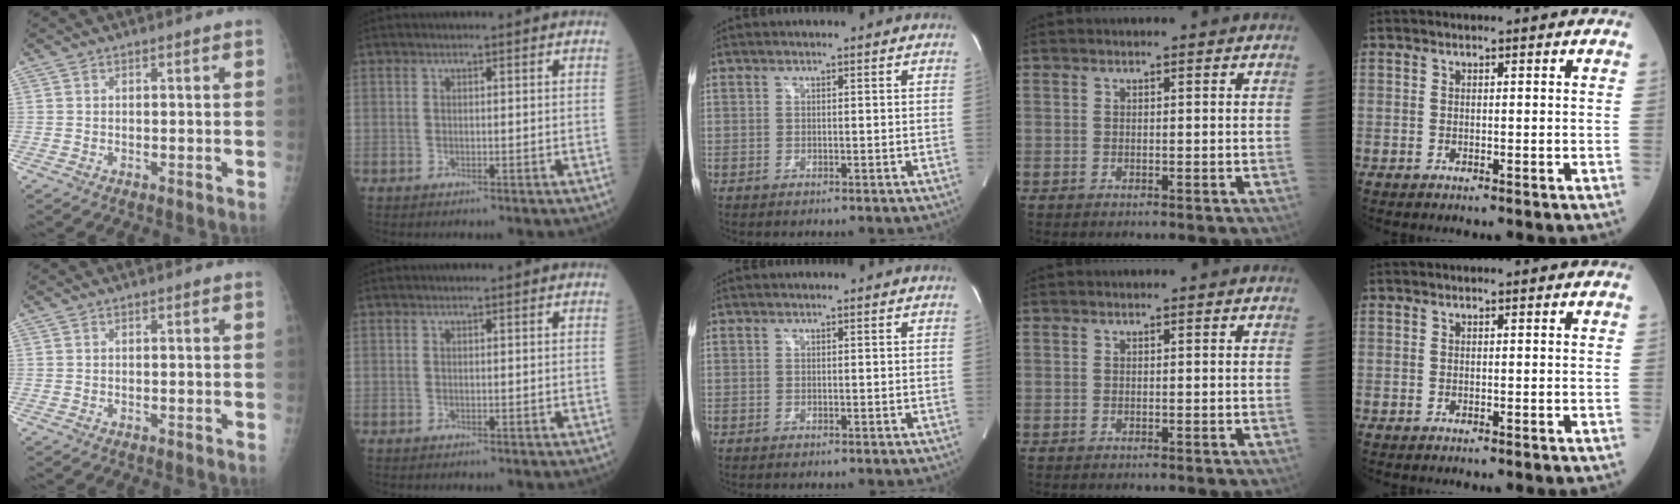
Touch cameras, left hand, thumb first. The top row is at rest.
{}